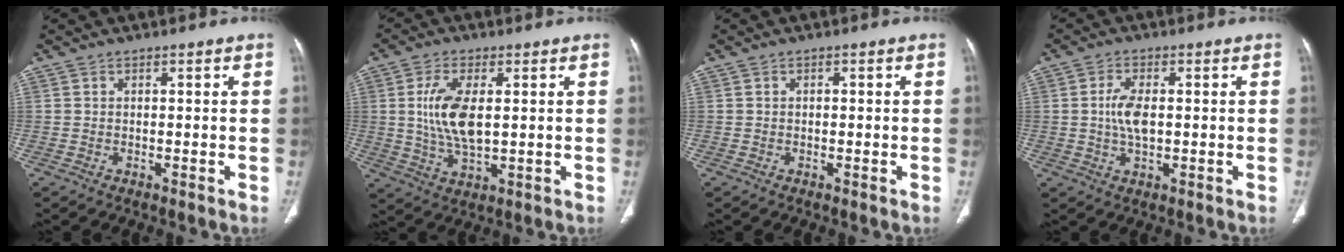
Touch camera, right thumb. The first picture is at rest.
{"total": 10.0, "force": [1.4, 4.6, 8.7], "torque": [-0.177, -0.012, 0.031]}
{"total": 0.6, "force": [0.0, 0.4, 0.4], "torque": [-0.006, 0.001, 0.000]}
{"total": 5.3, "force": [0.2, 2.6, 4.6], "torque": [-0.096, 0.002, 0.003]}